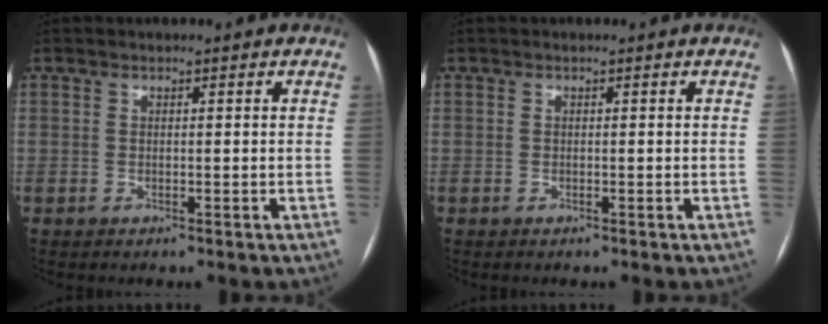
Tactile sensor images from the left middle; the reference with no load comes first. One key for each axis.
{"total": 0.0}